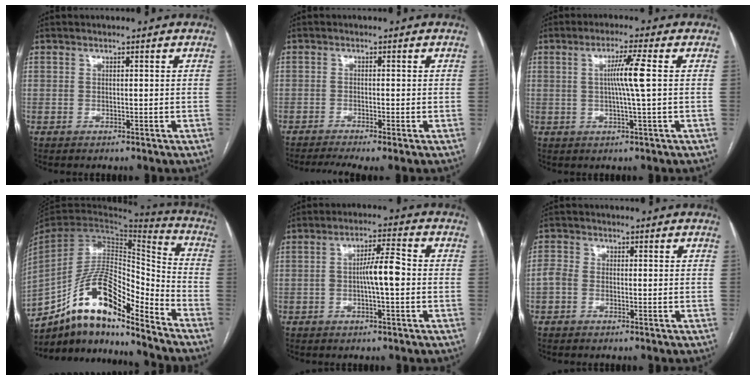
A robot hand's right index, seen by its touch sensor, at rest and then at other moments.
{"total": 4.7, "force": [-3.3, 0.4, 3.2], "torque": [-0.056, -0.007, -0.055]}
{"total": 5.5, "force": [0.7, -1.0, 5.3], "torque": [-0.097, 0.000, 0.015]}
{"total": 16.7, "force": [-12.3, 4.6, 10.4], "torque": [-0.186, 0.037, -0.219]}
{"total": 5.8, "force": [-0.7, 0.8, 5.7], "torque": [-0.100, 0.014, -0.013]}
{"total": 2.3, "force": [-0.7, 1.7, 1.3], "torque": [-0.031, 0.008, -0.019]}